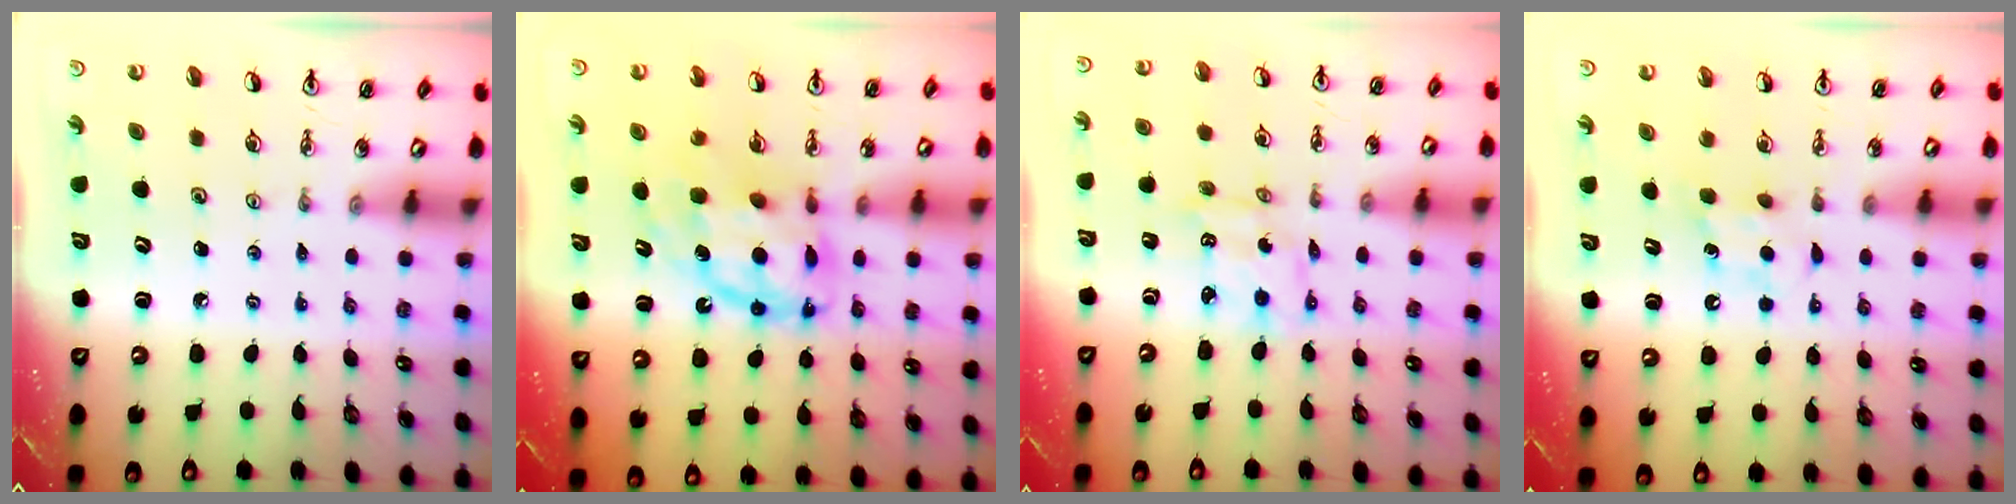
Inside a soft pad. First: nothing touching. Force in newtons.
{"total": 12.4, "press": 12.3, "slide": 1.5}
{"total": 2.7, "press": 2.7, "slide": 0.2}
{"total": 5.4, "press": 5.3, "slide": 0.9}